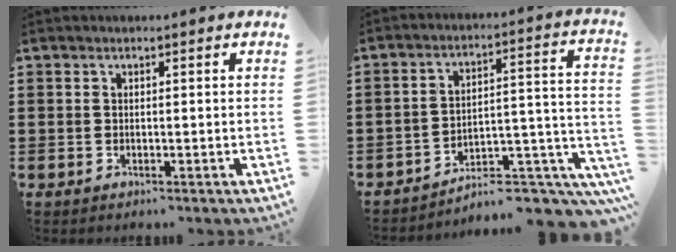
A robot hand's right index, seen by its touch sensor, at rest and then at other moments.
{"total": 6.7, "force": [-5.6, 2.1, 3.0], "torque": [-0.042, 0.005, -0.107]}